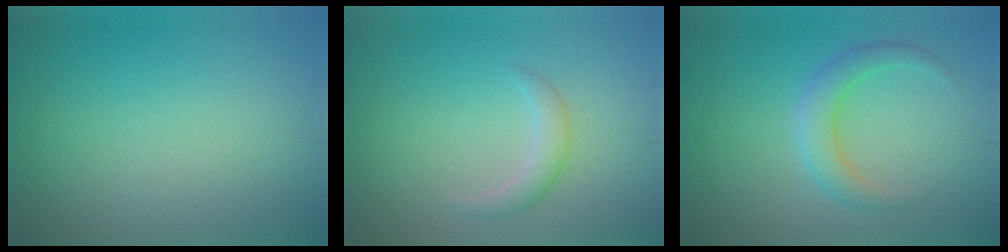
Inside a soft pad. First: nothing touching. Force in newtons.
{"total": 1.6, "press": 1.6, "slide": 0.2}
{"total": 2.7, "press": 2.7, "slide": 0.2}